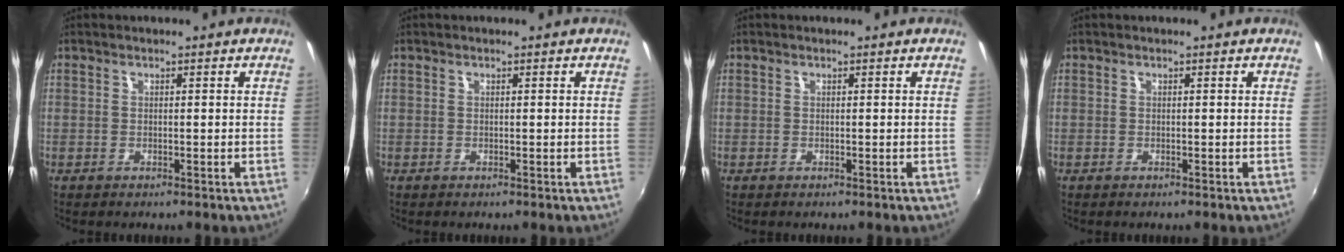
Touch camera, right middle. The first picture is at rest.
{"total": 0.0}
{"total": 0.0}
{"total": 0.0}